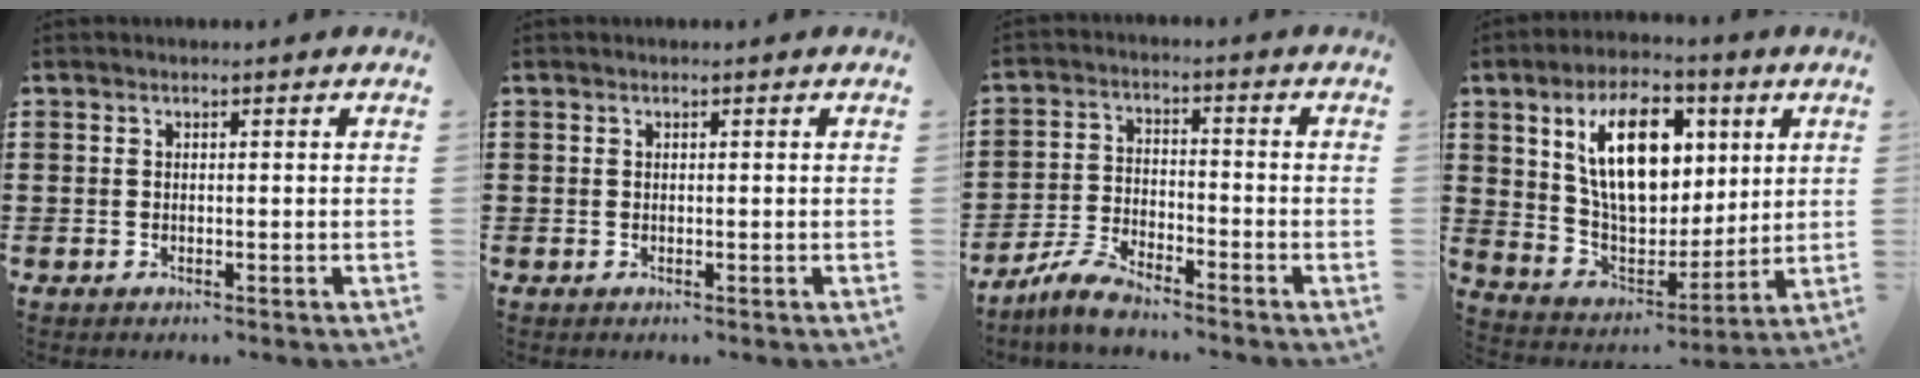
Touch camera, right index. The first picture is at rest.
{"total": 0.0}
{"total": 5.6, "force": [-5.1, 0.9, 2.2], "torque": [-0.056, 0.001, -0.101]}
{"total": 14.5, "force": [5.0, 8.2, 10.9], "torque": [-0.218, 0.013, 0.088]}